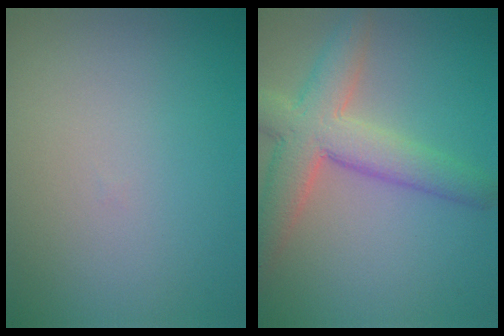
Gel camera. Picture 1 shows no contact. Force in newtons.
{"total": 6.1, "press": 6.1, "slide": 0.5}